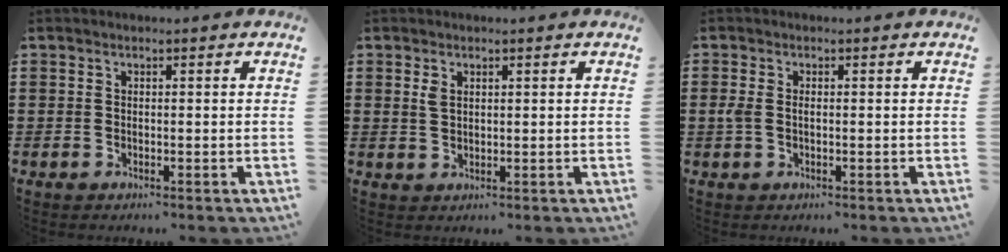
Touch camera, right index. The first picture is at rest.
{"total": 1.6, "force": [0.8, 0.9, 1.1], "torque": [-0.026, 0.003, 0.014]}
{"total": 1.6, "force": [-0.1, 0.8, 1.4], "torque": [-0.042, -0.003, -0.008]}